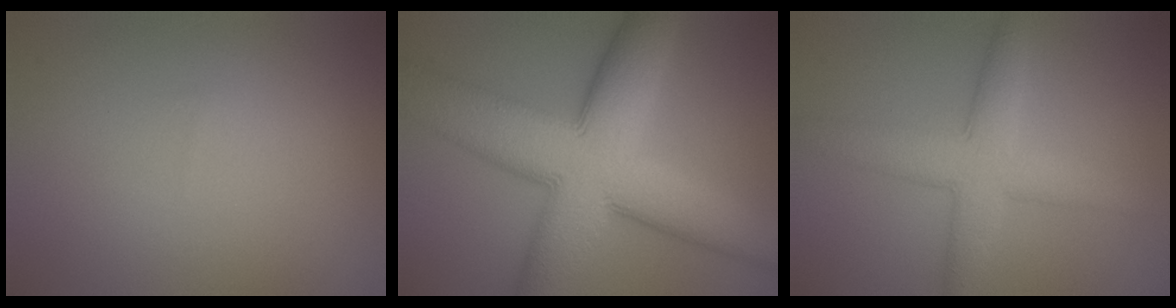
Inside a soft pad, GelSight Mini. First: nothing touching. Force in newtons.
{"total": 13.6, "press": 13.6, "slide": 0.1}
{"total": 5.2, "press": 5.2, "slide": 0.2}